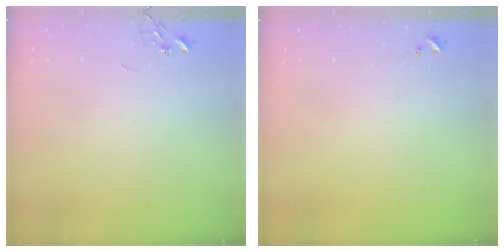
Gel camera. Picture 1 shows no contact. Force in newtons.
{"total": 0.0}